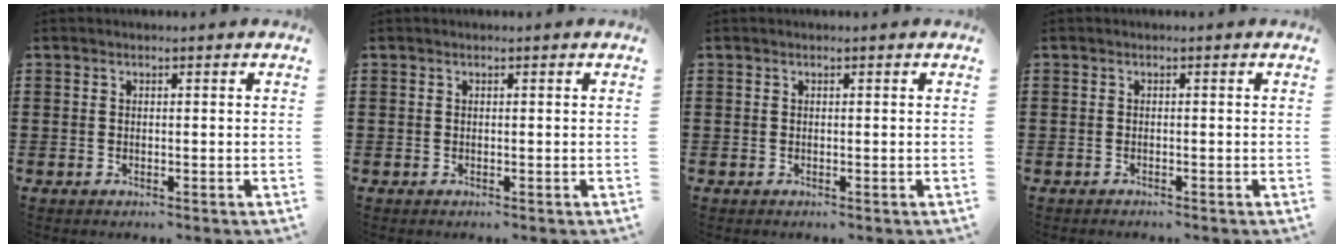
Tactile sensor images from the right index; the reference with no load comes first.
{"total": 0.0}
{"total": 0.0}
{"total": 0.0}